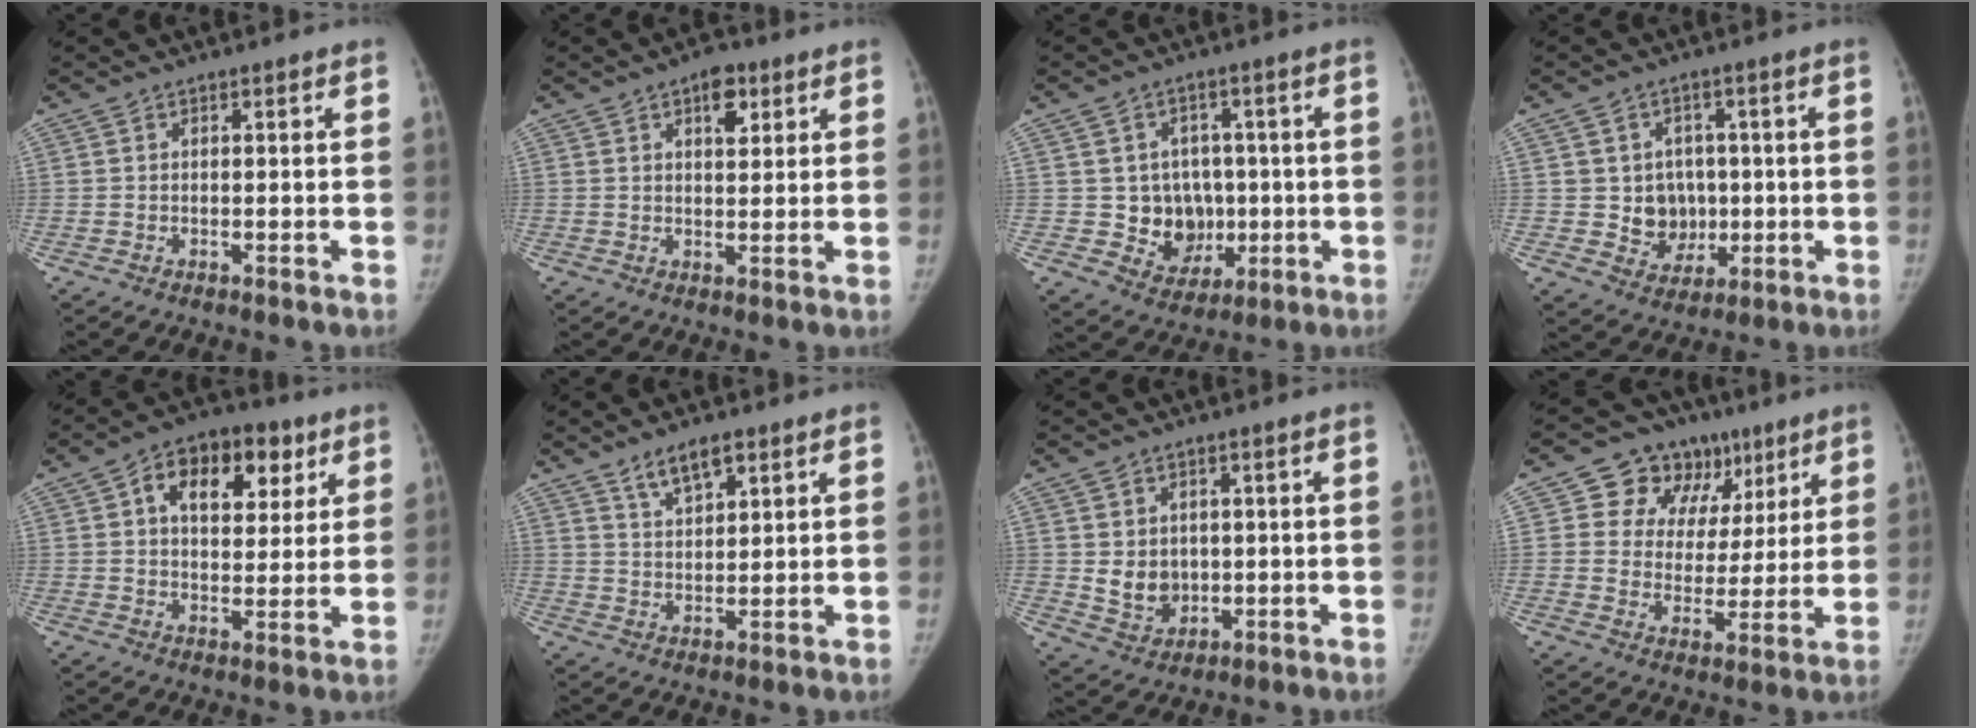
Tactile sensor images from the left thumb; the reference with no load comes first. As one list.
[{"total": 5.2, "force": [2.7, 2.6, 3.6], "torque": [-0.035, -0.010, 0.036]}, {"total": 9.5, "force": [-0.5, 8.3, 4.5], "torque": [-0.015, 0.007, 0.008]}, {"total": 7.9, "force": [0.3, 7.4, 2.9], "torque": [0.002, 0.005, 0.015]}, {"total": 14.0, "force": [5.6, 8.6, 9.5], "torque": [-0.100, -0.001, 0.085]}, {"total": 5.7, "force": [3.9, 1.9, 3.7], "torque": [-0.057, -0.023, 0.071]}, {"total": 6.3, "force": [0.3, 5.1, 3.7], "torque": [-0.033, -0.009, 0.021]}, {"total": 14.4, "force": [7.6, 11.0, 5.2], "torque": [-0.025, -0.012, 0.115]}]